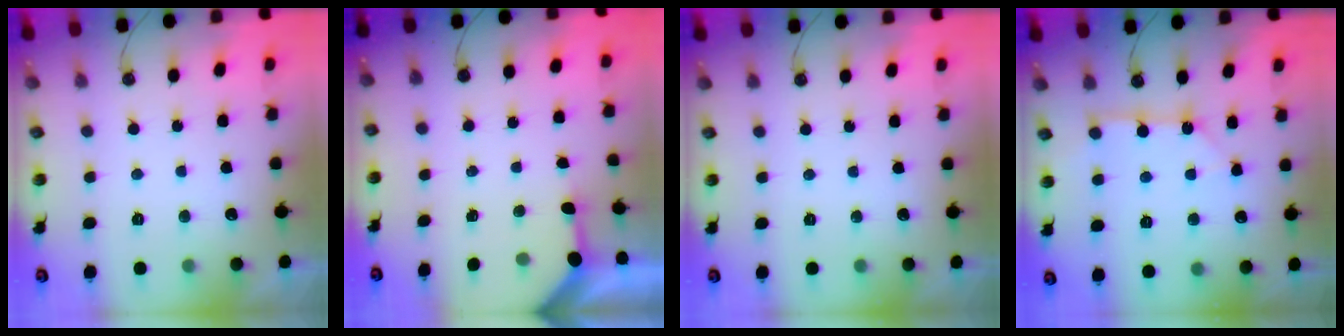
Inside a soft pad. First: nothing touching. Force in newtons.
{"total": 3.4, "press": 3.3, "slide": 0.3}
{"total": 0.0}
{"total": 5.8, "press": 5.8, "slide": 0.5}